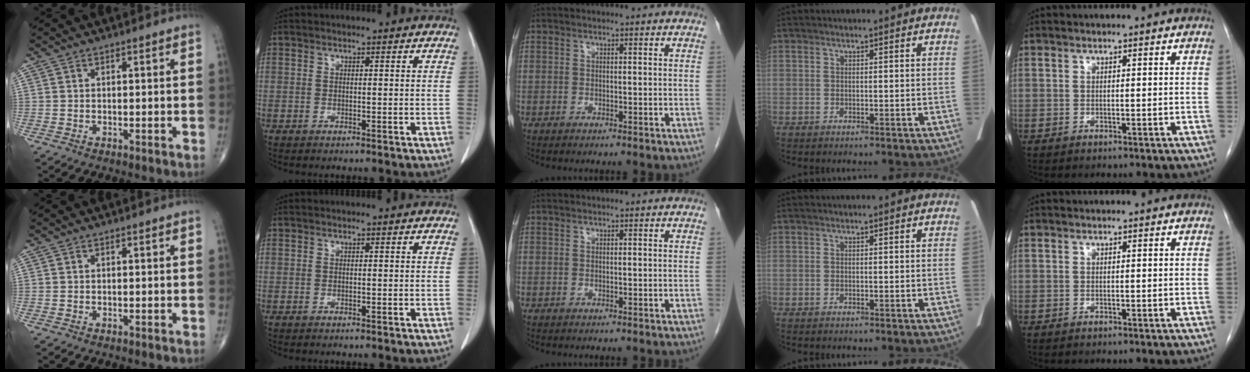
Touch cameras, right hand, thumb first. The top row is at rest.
{}